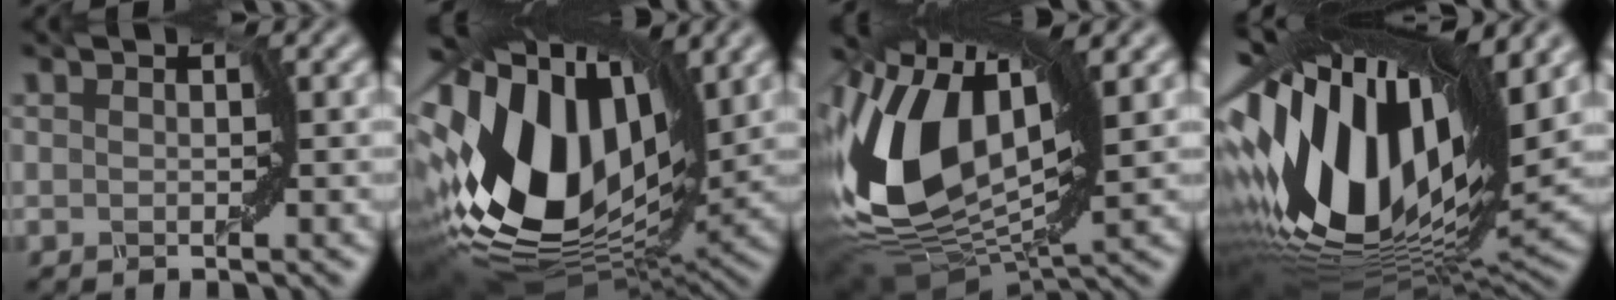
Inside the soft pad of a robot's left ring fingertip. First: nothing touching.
{"total": 16.5, "force": [0.8, 9.8, 13.3], "torque": [-0.292, -0.012, 0.025]}
{"total": 13.0, "force": [1.8, 7.0, 10.8], "torque": [-0.239, 0.003, 0.034]}
{"total": 17.1, "force": [2.3, 7.6, 15.1], "torque": [-0.294, -0.001, 0.032]}